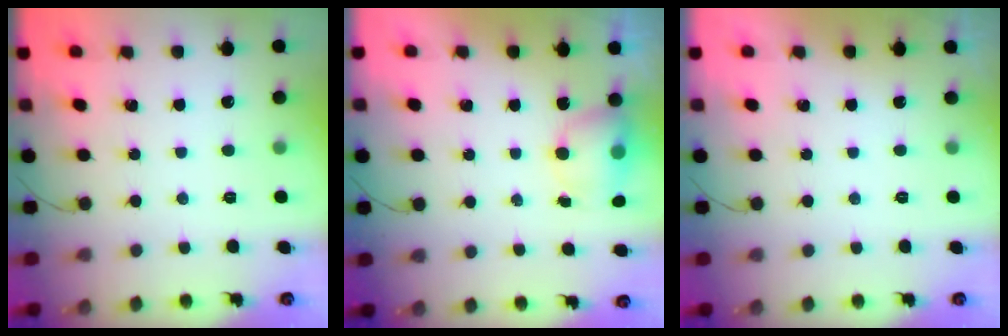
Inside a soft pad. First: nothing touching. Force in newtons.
{"total": 8.6, "press": 7.1, "slide": 4.7}
{"total": 0.0}